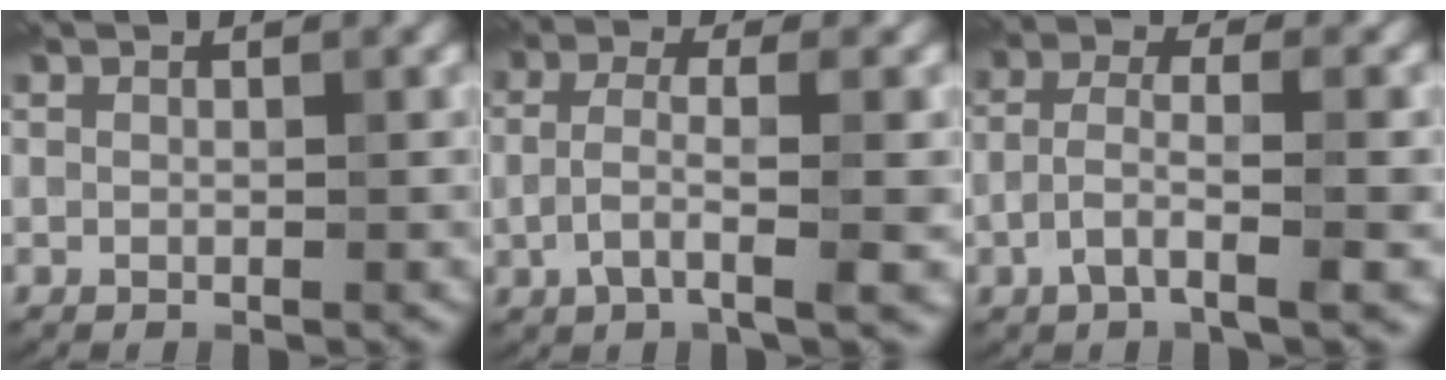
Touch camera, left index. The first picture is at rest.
{"total": 4.6, "force": [-0.8, 1.3, 4.3], "torque": [-0.097, 0.005, -0.020]}
{"total": 4.4, "force": [-1.5, 1.3, 4.0], "torque": [-0.088, 0.007, -0.036]}